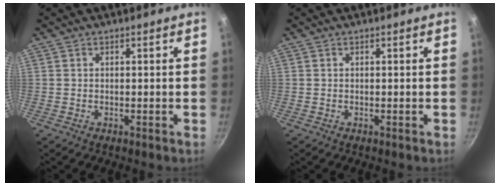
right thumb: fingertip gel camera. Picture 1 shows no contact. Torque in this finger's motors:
{"motor_torque": [0.00, 0.00, -0.08, 0.08, 0.00]}